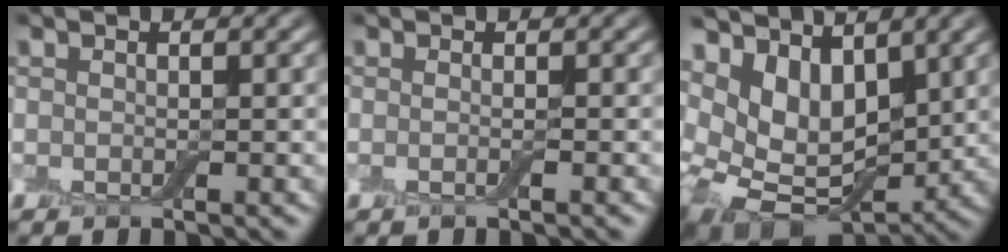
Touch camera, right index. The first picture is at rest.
{"total": 1.0, "force": [-0.2, 0.2, 1.0], "torque": [-0.015, -0.007, -0.007]}
{"total": 8.0, "force": [2.3, 5.1, 5.7], "torque": [-0.103, -0.015, 0.044]}